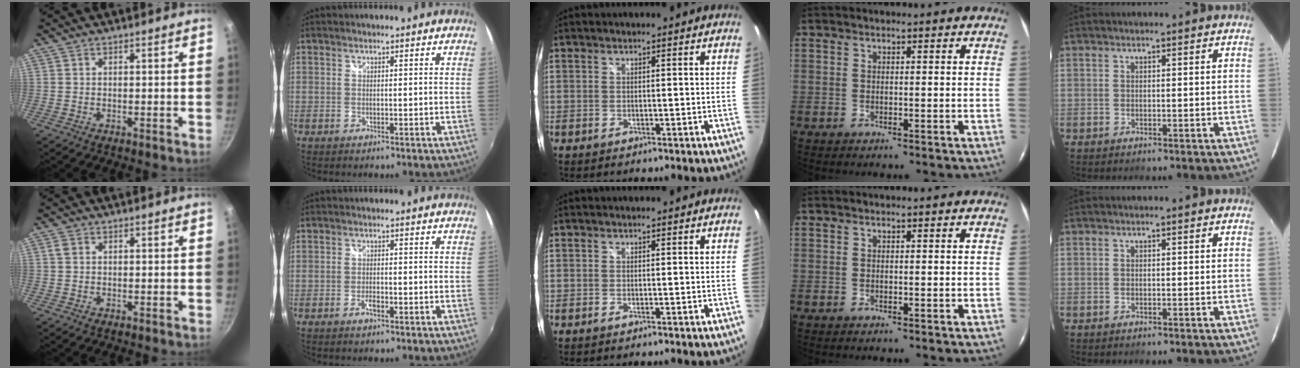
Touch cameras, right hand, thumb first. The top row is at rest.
{"thumb": {"total": 1.4, "force": [0.5, 1.1, 0.7], "torque": [-0.014, 0.001, 0.007]}, "index": {"total": 1.6, "force": [-1.1, 0.5, 1.1], "torque": [-0.026, 0.002, -0.021]}}